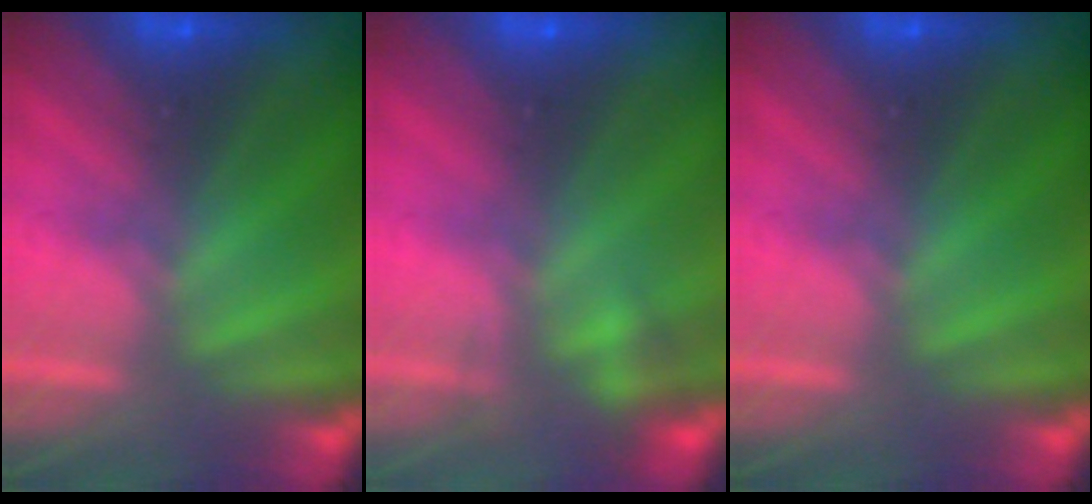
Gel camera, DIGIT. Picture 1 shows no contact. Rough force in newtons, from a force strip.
{"total": 2.2}
{"total": 0.0}